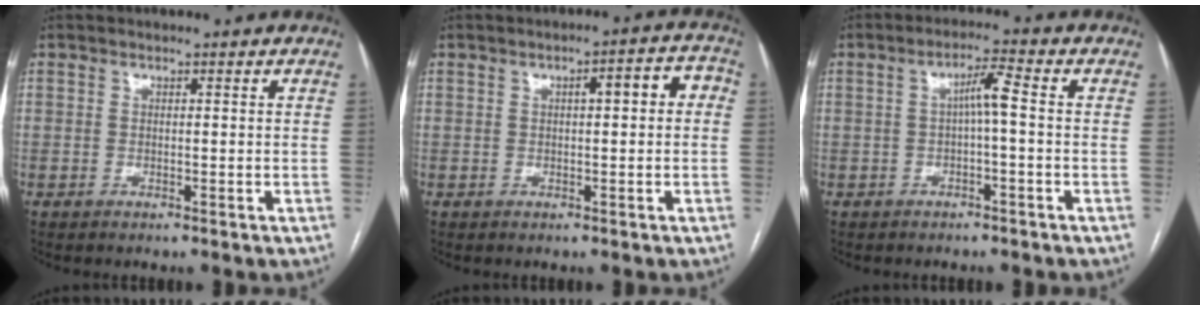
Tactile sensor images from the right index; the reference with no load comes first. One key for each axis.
{"total": 4.7, "fx": 0.6, "fy": 1.2, "fz": 4.5, "tx": -0.059, "ty": 0.026, "tz": 0.004}
{"total": 3.8, "fx": -0.2, "fy": 0.2, "fz": 3.8, "tx": -0.064, "ty": 0.015, "tz": -0.001}